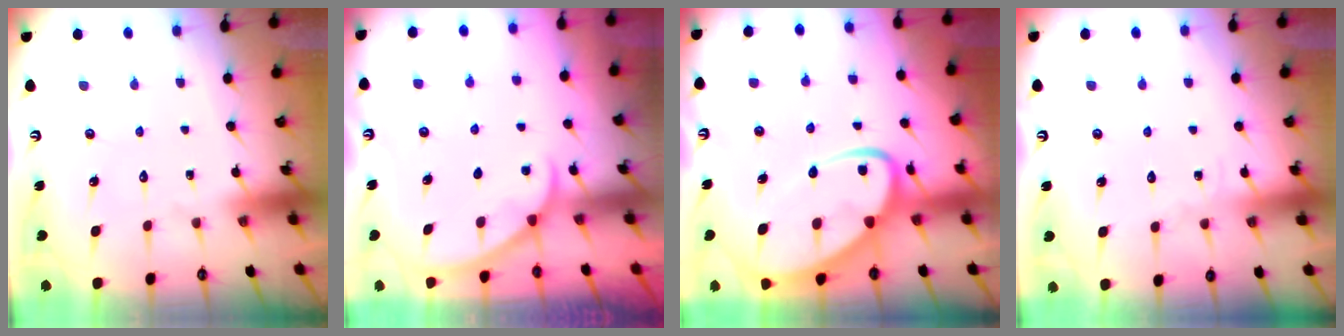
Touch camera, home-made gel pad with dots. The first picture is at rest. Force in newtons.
{"total": 2.1, "press": 2.0, "slide": 0.3}
{"total": 10.1, "press": 10.1, "slide": 0.9}
{"total": 2.5, "press": 2.5, "slide": 0.3}